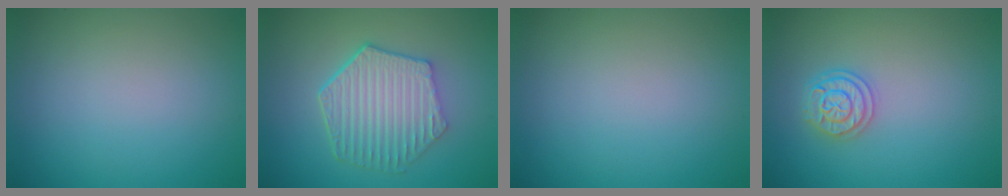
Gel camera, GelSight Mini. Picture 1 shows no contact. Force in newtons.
{"total": 6.2, "press": 4.6, "slide": 4.1}
{"total": 0.0}
{"total": 2.4, "press": 2.4, "slide": 0.4}